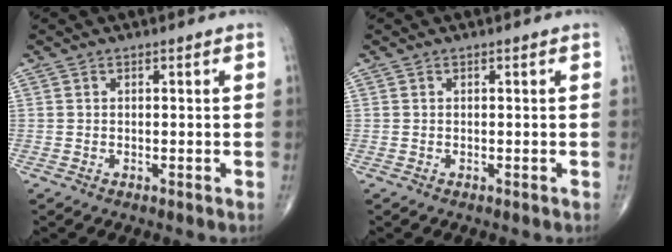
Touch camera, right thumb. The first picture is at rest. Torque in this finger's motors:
{"motor_torque": [0.00, 0.00, 0.00, 0.00, 0.00]}